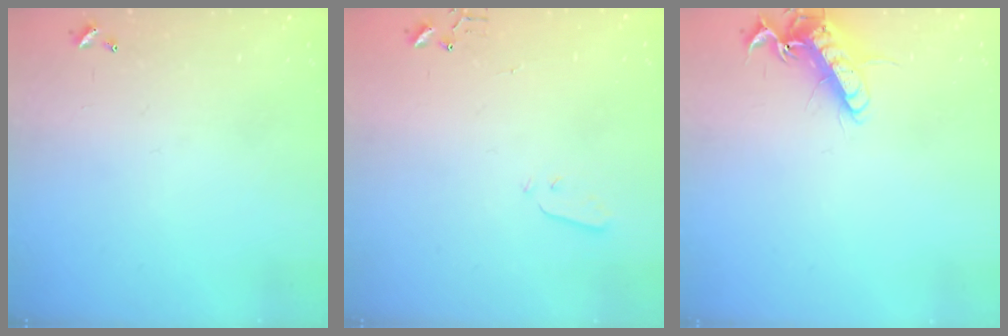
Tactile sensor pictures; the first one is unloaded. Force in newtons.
{"total": 3.0, "press": 3.0, "slide": 0.3}
{"total": 13.3, "press": 13.2, "slide": 1.1}